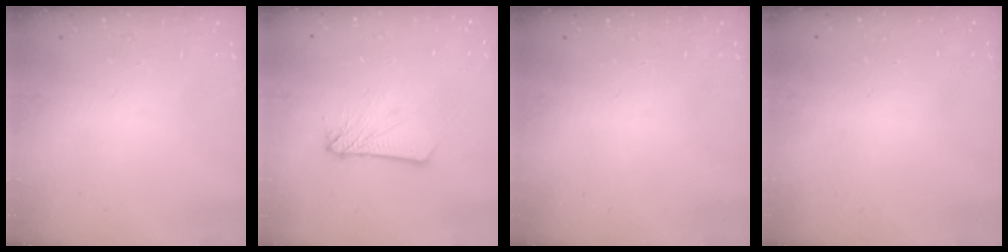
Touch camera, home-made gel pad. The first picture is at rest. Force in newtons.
{"total": 3.6, "press": 3.6, "slide": 0.3}
{"total": 0.0}
{"total": 0.0}